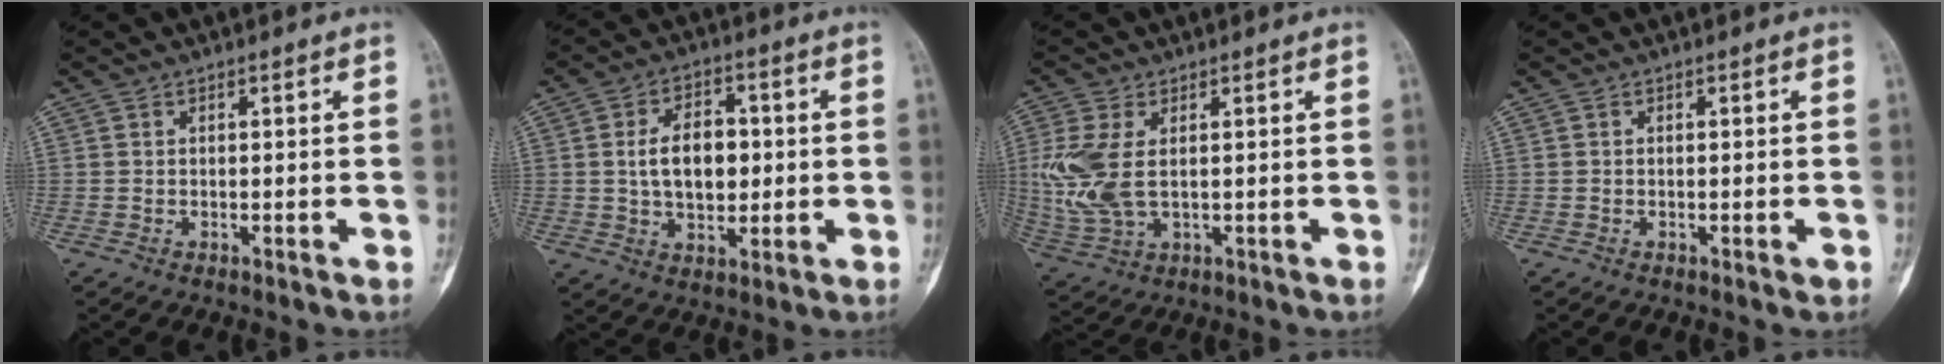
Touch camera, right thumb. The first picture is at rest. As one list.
[{"total": 10.2, "force": [0.5, 6.5, 7.8], "torque": [-0.102, 0.009, 0.011]}, {"total": 9.8, "force": [1.0, 5.4, 8.1], "torque": [-0.203, -0.002, 0.033]}, {"total": 0.8, "force": [-0.3, 0.3, 0.6], "torque": [-0.006, -0.001, -0.004]}]